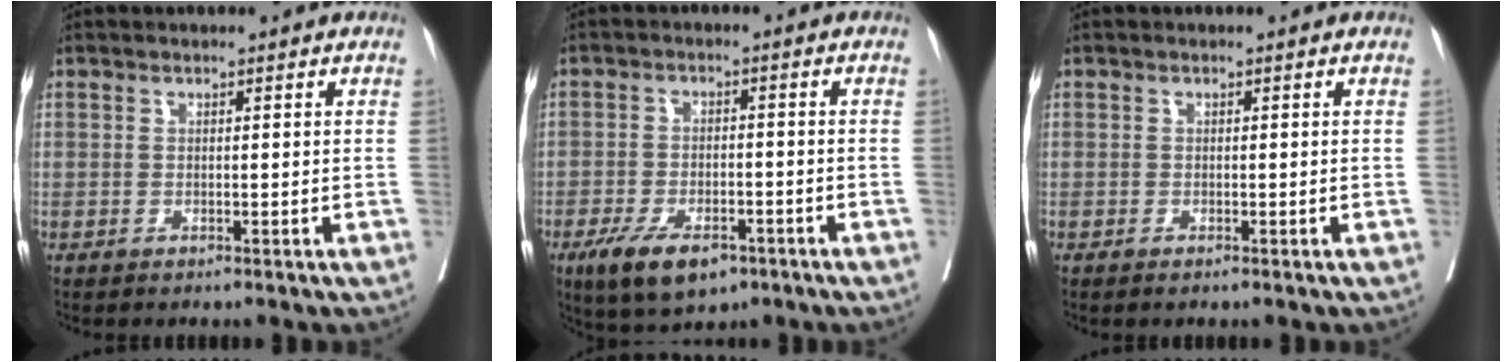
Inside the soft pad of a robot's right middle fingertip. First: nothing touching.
{"total": 8.9, "force": [-5.4, 4.0, 5.8], "torque": [-0.100, -0.008, -0.087]}
{"total": 0.5, "force": [-0.3, 0.1, 0.4], "torque": [-0.006, -0.002, -0.006]}